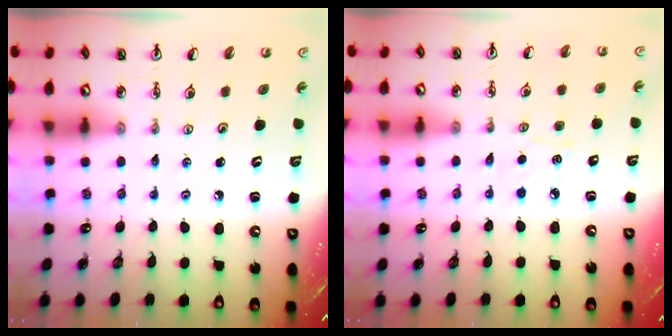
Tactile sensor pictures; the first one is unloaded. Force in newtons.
{"total": 3.6, "press": 3.6, "slide": 0.5}